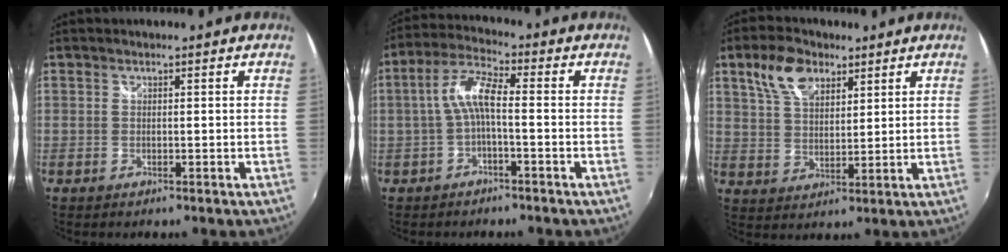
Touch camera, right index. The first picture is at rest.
{"total": 6.2, "force": [-1.2, 1.5, 5.9], "torque": [-0.132, 0.017, -0.024]}
{"total": 8.9, "force": [5.1, 5.0, 5.4], "torque": [-0.105, 0.020, 0.096]}